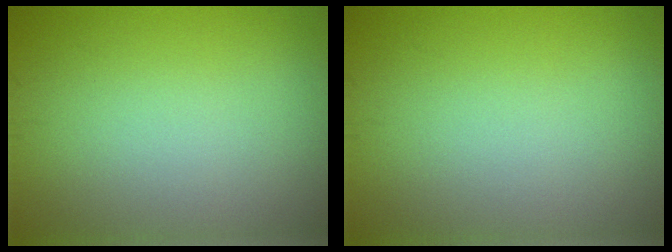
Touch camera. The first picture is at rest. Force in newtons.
{"total": 0.0}